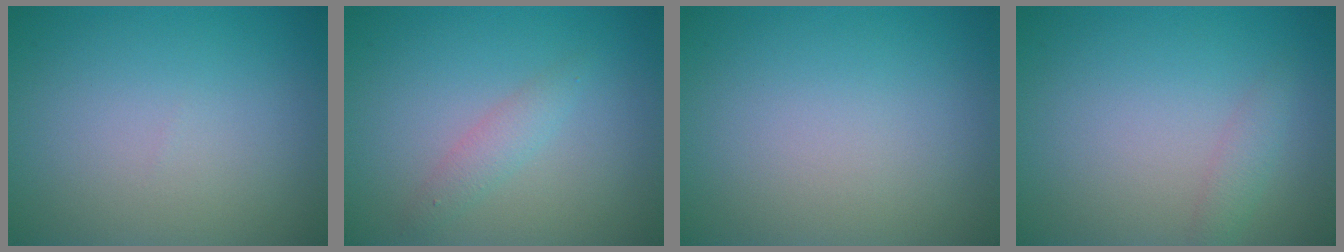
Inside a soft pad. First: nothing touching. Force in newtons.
{"total": 1.6, "press": 1.6, "slide": 0.0}
{"total": 0.0}
{"total": 1.3, "press": 1.3, "slide": 0.0}